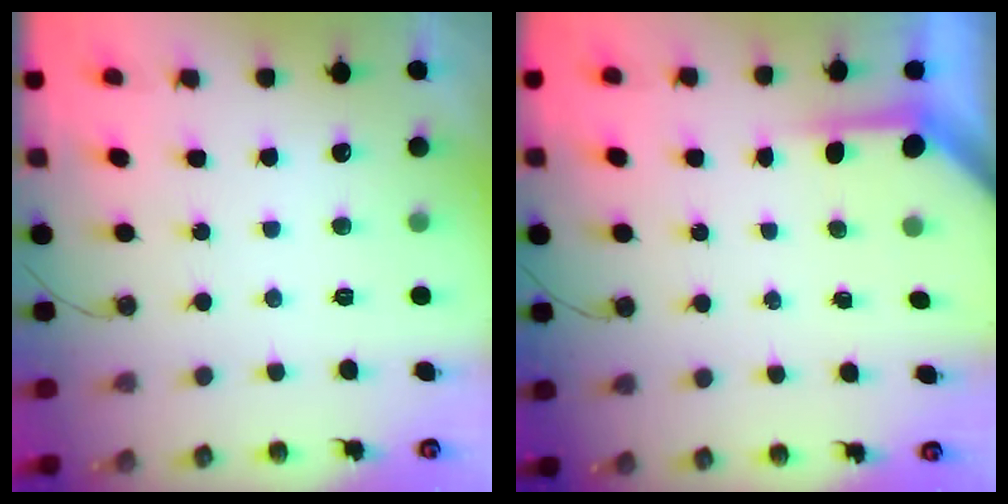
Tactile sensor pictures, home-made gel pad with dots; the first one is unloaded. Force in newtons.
{"total": 3.6, "press": 3.6, "slide": 0.4}